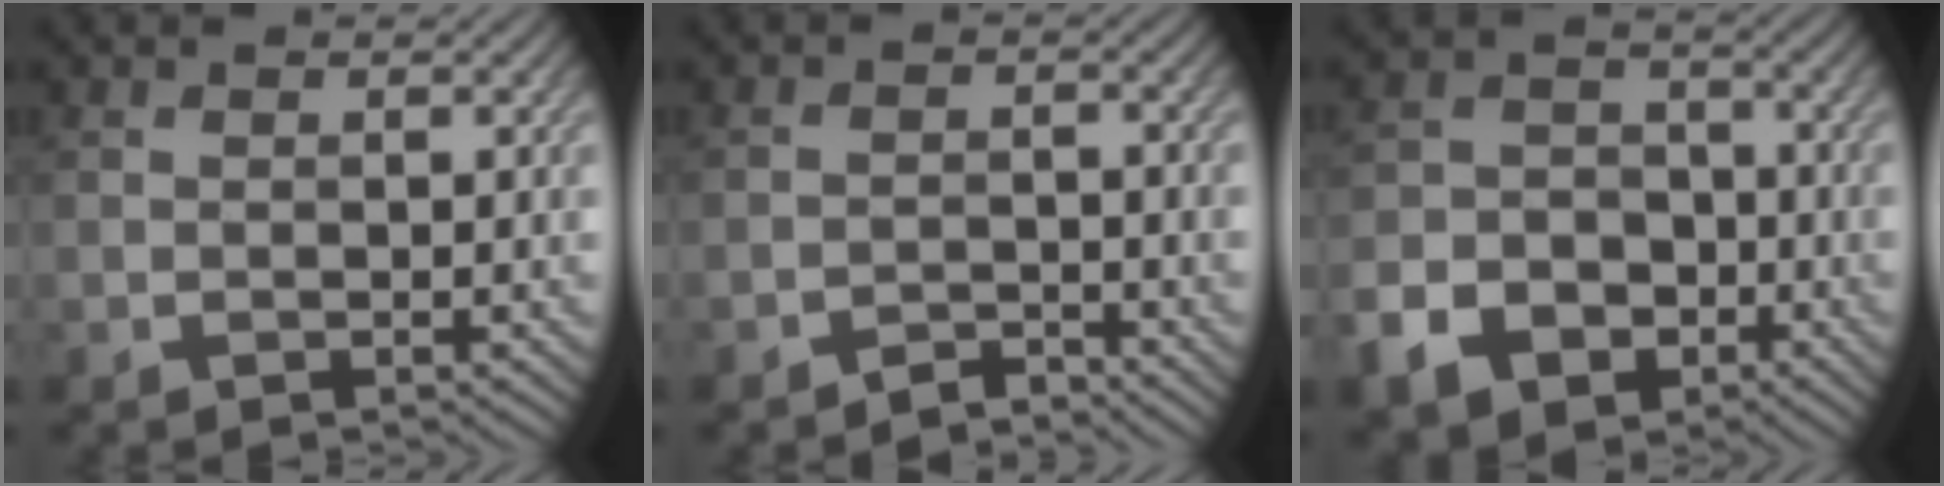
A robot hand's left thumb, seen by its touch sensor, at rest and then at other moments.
{"total": 2.3, "force": [-2.2, 0.3, 0.4], "torque": [-0.003, 0.007, -0.043]}
{"total": 8.3, "force": [-4.7, 5.9, 3.5], "torque": [-0.088, -0.016, -0.093]}